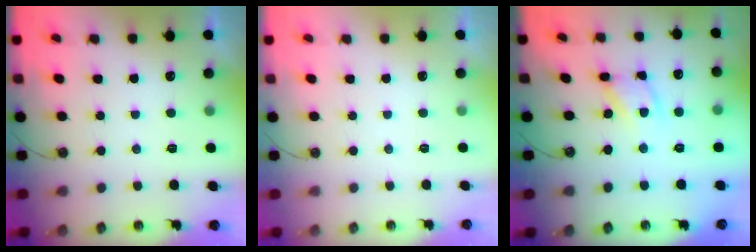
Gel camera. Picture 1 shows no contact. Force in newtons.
{"total": 0.0}
{"total": 12.9, "press": 12.8, "slide": 1.5}